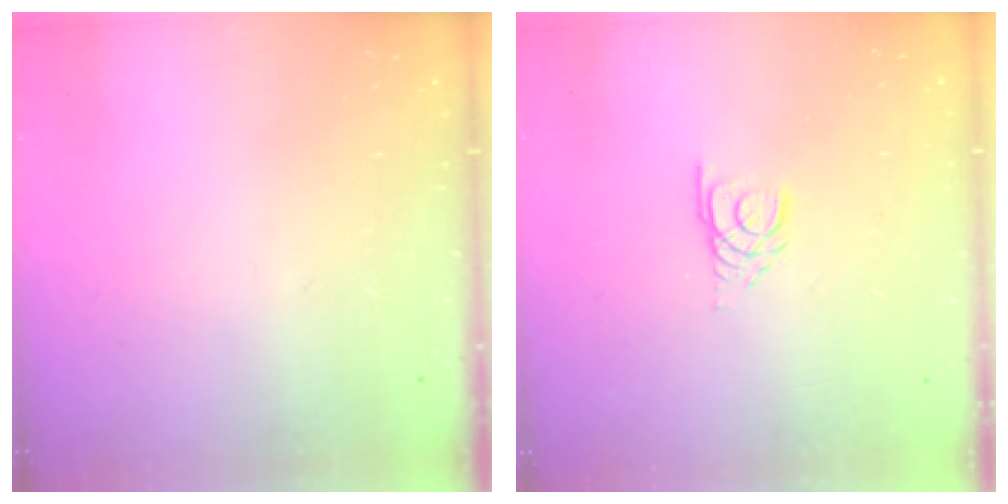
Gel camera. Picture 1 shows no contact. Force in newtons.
{"total": 3.0, "press": 2.9, "slide": 0.3}